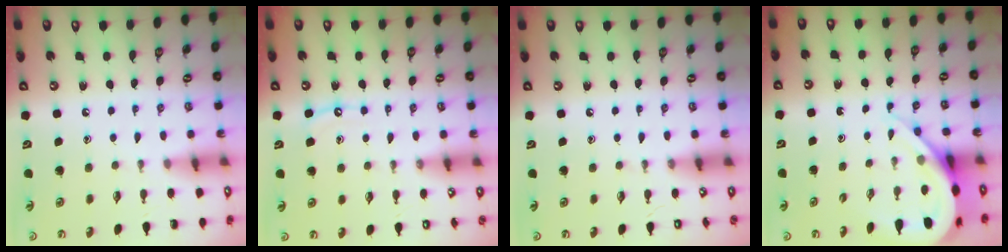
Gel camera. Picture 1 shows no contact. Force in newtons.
{"total": 5.9, "press": 5.9, "slide": 0.6}
{"total": 0.0}
{"total": 9.7, "press": 9.6, "slide": 1.0}